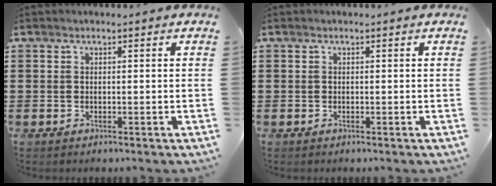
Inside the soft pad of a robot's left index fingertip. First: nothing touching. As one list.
[{"total": 0.0}]